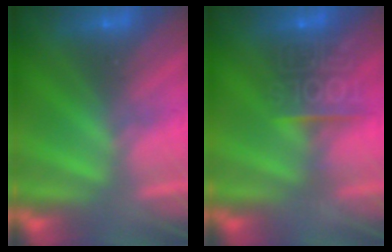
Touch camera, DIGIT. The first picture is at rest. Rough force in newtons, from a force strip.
{"total": 8.5}